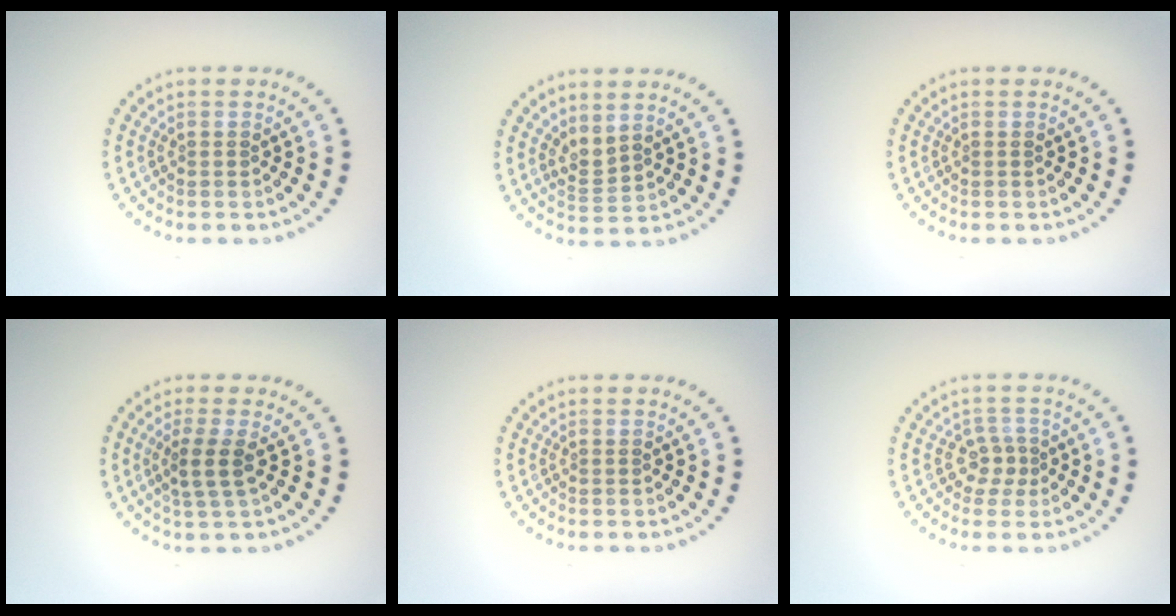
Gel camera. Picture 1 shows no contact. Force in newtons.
{"total": 1.8, "press": 1.3, "slide": 1.3}
{"total": 0.0}
{"total": 2.5, "press": 2.0, "slide": 1.5}
{"total": 0.0}
{"total": 2.0, "press": 1.5, "slide": 1.3}